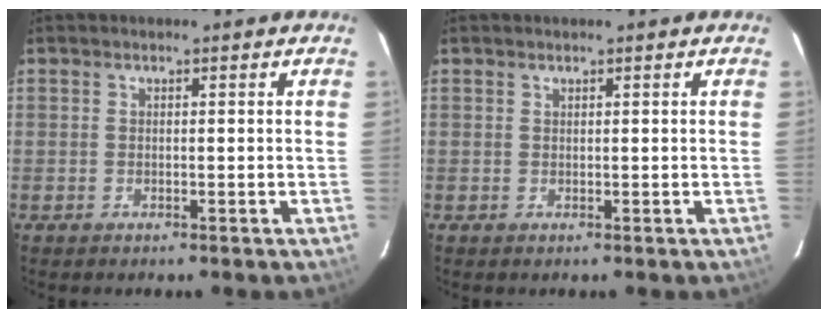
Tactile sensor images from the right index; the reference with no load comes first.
{"total": 0.0}